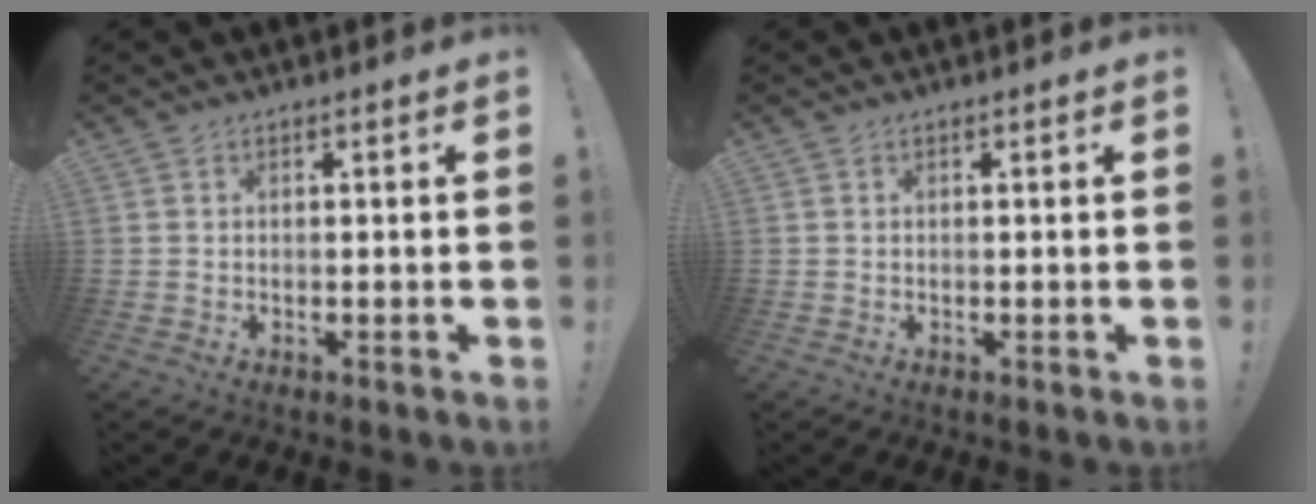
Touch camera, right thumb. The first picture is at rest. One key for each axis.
{"total": 0.0}